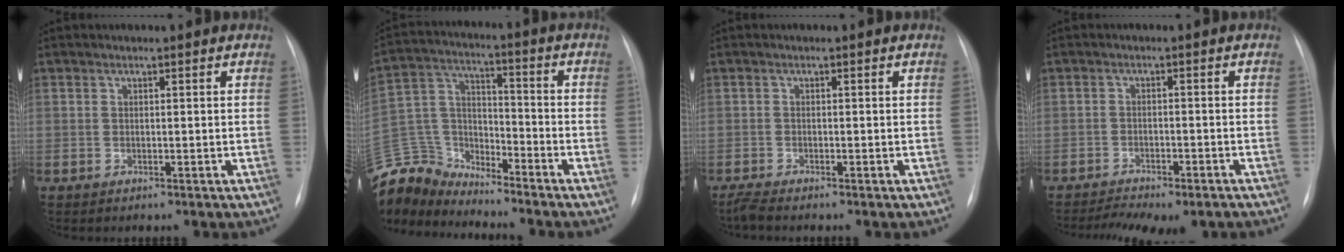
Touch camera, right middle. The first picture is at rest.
{"total": 13.2, "force": [-12.8, 2.9, 1.1], "torque": [-0.033, 0.040, -0.251]}
{"total": 1.3, "force": [-1.2, -0.3, 0.5], "torque": [-0.020, -0.008, -0.027]}
{"total": 10.0, "force": [-8.1, 2.9, 5.1], "torque": [-0.076, 0.004, -0.109]}